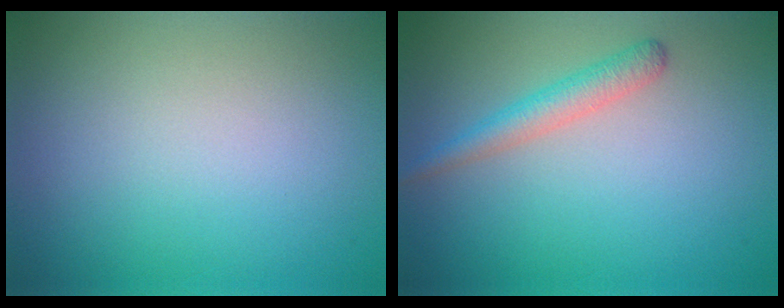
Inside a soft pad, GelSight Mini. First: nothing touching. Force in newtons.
{"total": 2.3, "press": 2.3, "slide": 0.0}